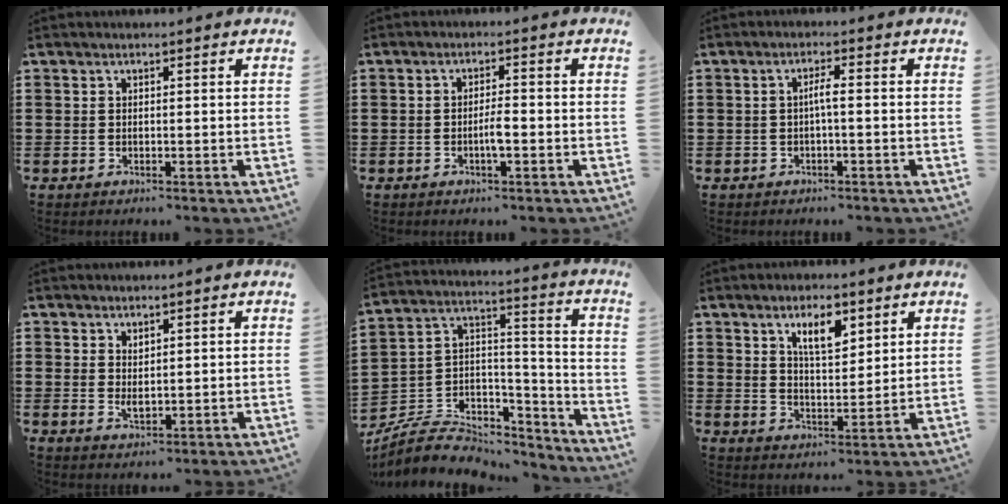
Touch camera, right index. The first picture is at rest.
{"total": 2.8, "force": [-0.9, 0.4, 2.6], "torque": [-0.047, 0.004, -0.017]}
{"total": 2.0, "force": [-0.4, 0.1, 2.0], "torque": [-0.039, 0.001, -0.008]}
{"total": 1.7, "force": [0.7, 0.8, 1.3], "torque": [-0.026, 0.000, 0.013]}
{"total": 6.9, "force": [-5.1, 4.0, 2.3], "torque": [-0.056, 0.001, -0.097]}
{"total": 5.8, "force": [3.4, 2.1, 4.2], "torque": [-0.075, 0.000, 0.056]}